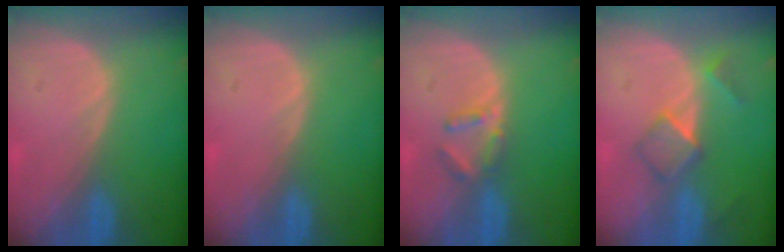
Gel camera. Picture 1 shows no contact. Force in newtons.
{"total": 0.0}
{"total": 3.0, "press": 3.0, "slide": 0.4}
{"total": 5.2, "press": 4.5, "slide": 2.5}